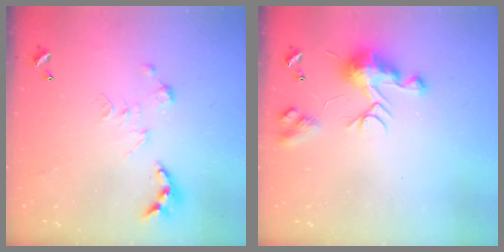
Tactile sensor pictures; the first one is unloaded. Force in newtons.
{"total": 9.0, "press": 9.0, "slide": 0.5}